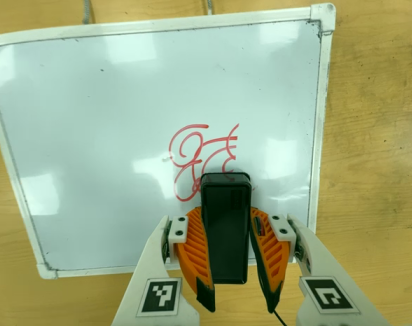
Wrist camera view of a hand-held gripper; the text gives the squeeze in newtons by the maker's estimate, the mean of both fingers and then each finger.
{"total": 9.5, "left": 7.0, "right": 12.0}